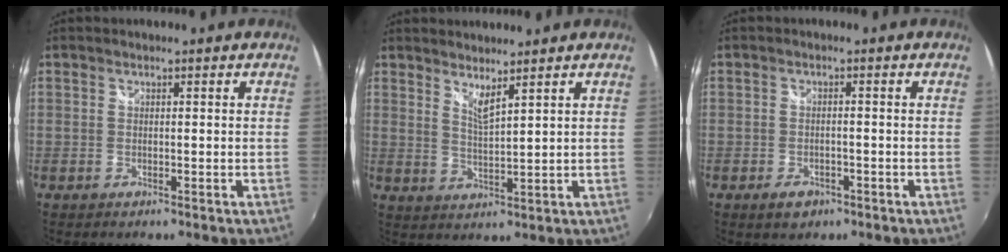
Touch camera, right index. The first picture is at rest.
{"total": 3.6, "force": [3.0, -0.1, 1.9], "torque": [-0.036, -0.007, 0.048]}
{"total": 3.5, "force": [-1.9, 2.1, 2.0], "torque": [-0.043, -0.006, -0.029]}